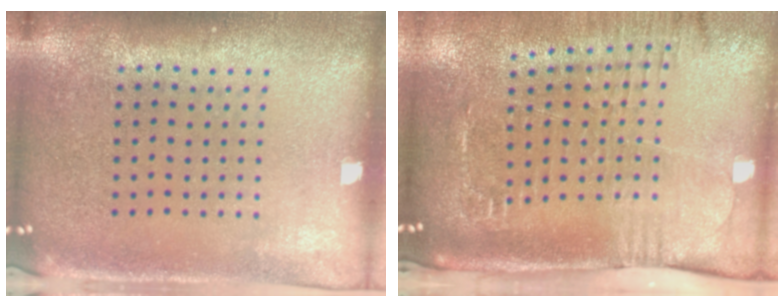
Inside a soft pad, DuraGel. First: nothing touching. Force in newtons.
{"total": 2.6, "press": 2.1, "slide": 1.6}